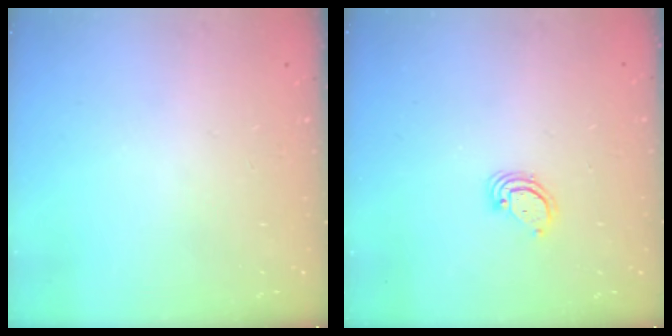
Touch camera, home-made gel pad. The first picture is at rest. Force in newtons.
{"total": 3.2, "press": 3.2, "slide": 0.3}